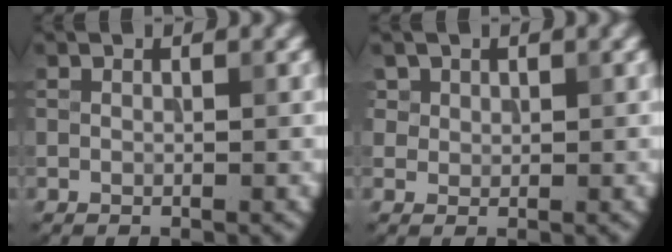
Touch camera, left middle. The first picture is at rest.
{"total": 3.0, "force": [1.7, 2.2, 1.1], "torque": [-0.043, 0.000, 0.044]}